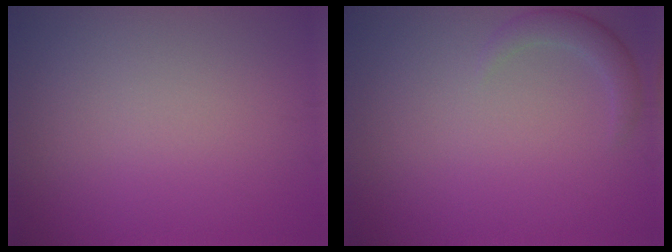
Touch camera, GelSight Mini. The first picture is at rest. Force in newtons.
{"total": 1.9, "press": 1.9, "slide": 0.3}